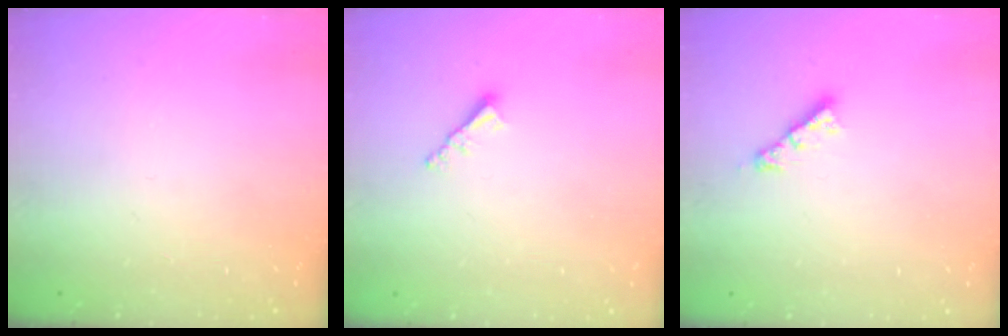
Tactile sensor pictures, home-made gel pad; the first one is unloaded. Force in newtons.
{"total": 2.3, "press": 2.3, "slide": 0.1}
{"total": 3.4, "press": 3.3, "slide": 0.4}